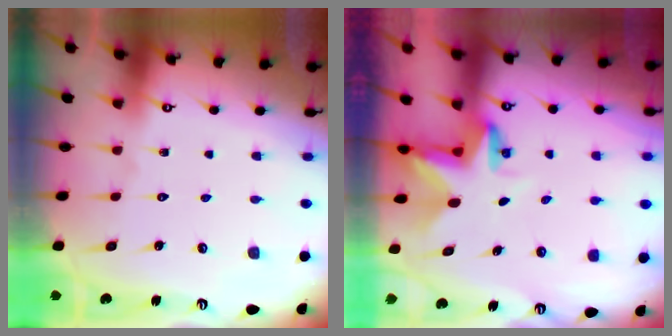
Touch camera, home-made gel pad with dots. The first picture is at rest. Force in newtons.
{"total": 3.0, "press": 3.0, "slide": 0.3}